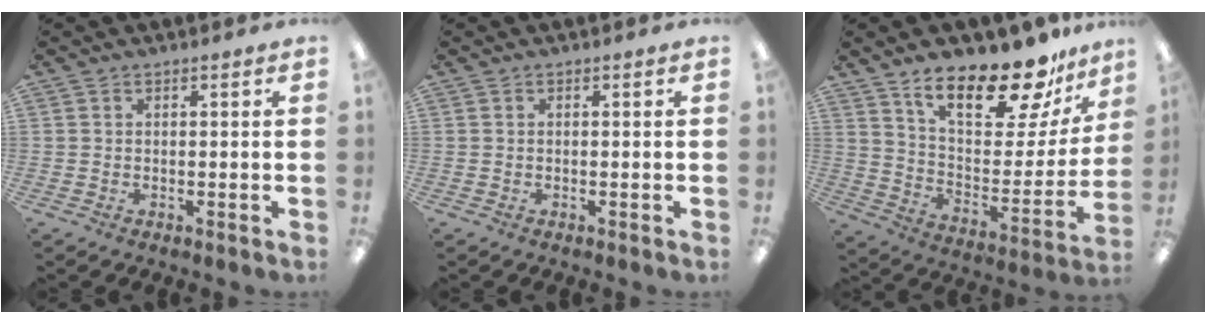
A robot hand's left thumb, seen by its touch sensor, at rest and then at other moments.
{"total": 0.0}
{"total": 21.4, "force": [16.5, 6.7, 11.8], "torque": [-0.183, -0.112, 0.276]}